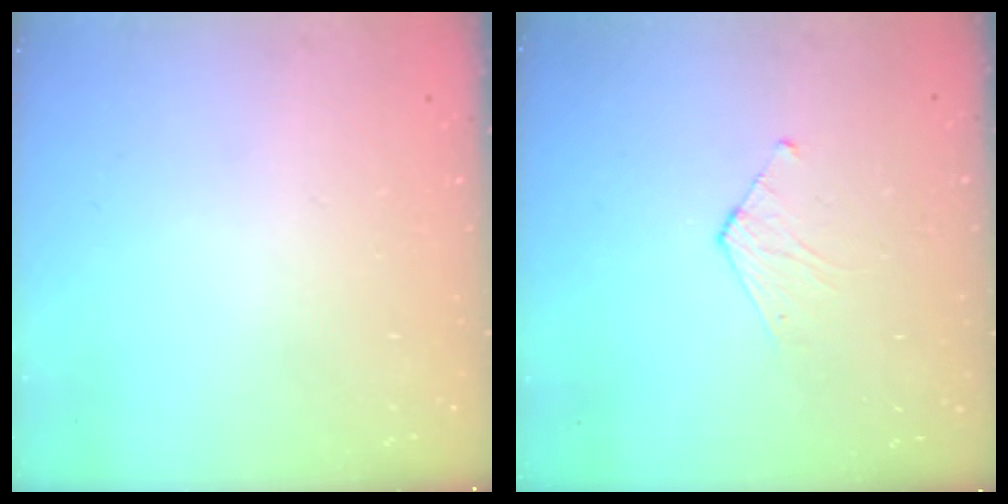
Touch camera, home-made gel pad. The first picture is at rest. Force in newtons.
{"total": 3.5, "press": 3.5, "slide": 0.3}